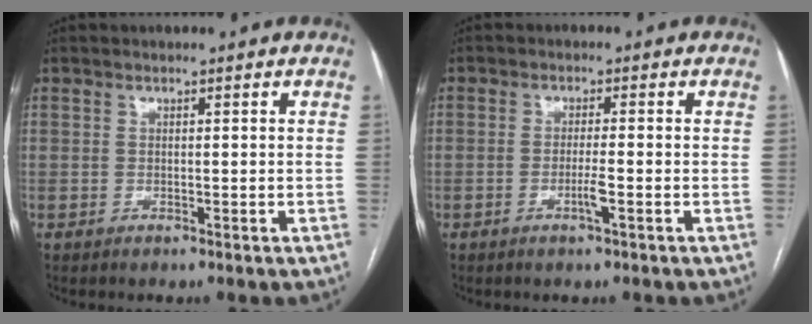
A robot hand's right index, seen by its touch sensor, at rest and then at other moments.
{"total": 2.6, "force": [-1.0, -0.1, 2.3], "torque": [-0.046, -0.003, -0.019]}